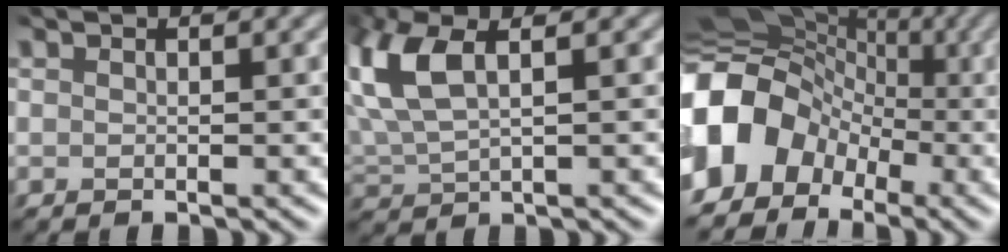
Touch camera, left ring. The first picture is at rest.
{"total": 6.2, "force": [1.8, 2.7, 5.3], "torque": [-0.140, 0.018, 0.040]}
{"total": 11.9, "force": [-4.4, 9.7, 5.5], "torque": [-0.140, -0.006, -0.092]}